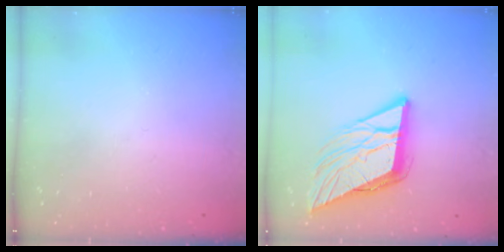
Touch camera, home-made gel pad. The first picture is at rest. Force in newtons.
{"total": 13.2, "press": 13.0, "slide": 2.6}